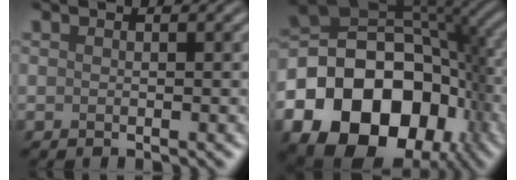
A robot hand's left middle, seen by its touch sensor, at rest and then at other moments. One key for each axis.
{"total": 17.9, "fx": -6.9, "fy": 12.6, "fz": 10.6, "tx": -0.187, "ty": -0.022, "tz": -0.115}